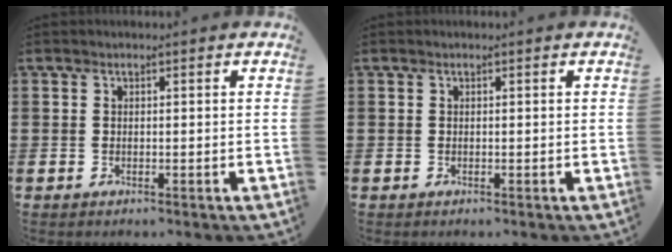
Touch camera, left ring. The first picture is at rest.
{"total": 0.0}